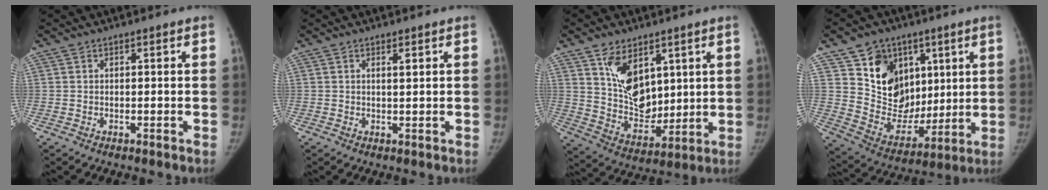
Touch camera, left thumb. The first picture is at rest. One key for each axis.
{"total": 1.3, "fx": 0.7, "fy": 0.2, "fz": 1.1, "tx": -0.015, "ty": -0.003, "tz": 0.011}
{"total": 12.9, "fx": 5.8, "fy": 8.2, "fz": 8.1, "tx": -0.101, "ty": -0.043, "tz": 0.123}
{"total": 17.0, "fx": 7.8, "fy": 13.6, "fz": 6.6, "tx": -0.064, "ty": -0.029, "tz": 0.152}